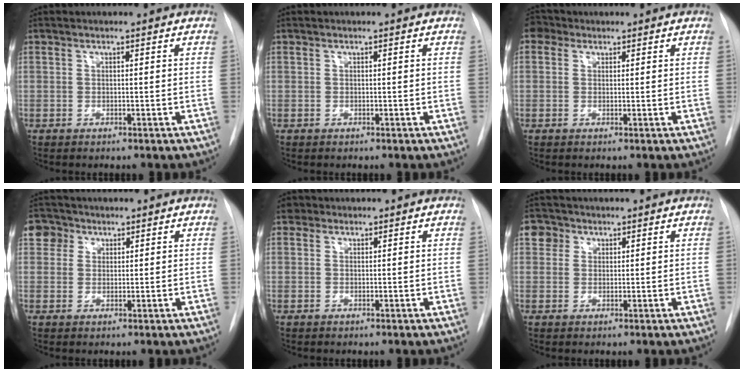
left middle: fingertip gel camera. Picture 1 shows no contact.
{"total": 0.0}
{"total": 2.4, "force": [1.2, 2.0, 0.6], "torque": [-0.011, 0.012, 0.016]}
{"total": 3.4, "force": [1.8, 2.9, 0.4], "torque": [-0.004, 0.011, 0.028]}
{"total": 1.3, "force": [0.7, 1.1, 0.2], "torque": [0.002, 0.007, 0.006]}
{"total": 2.8, "force": [1.3, 2.4, 0.4], "torque": [0.000, 0.007, 0.016]}